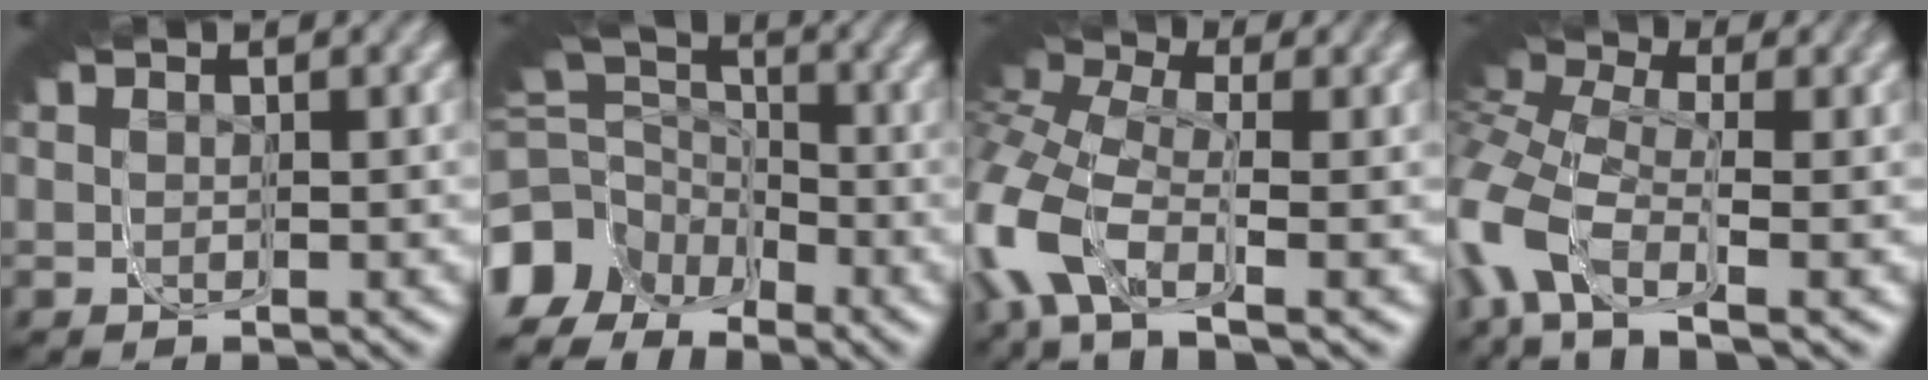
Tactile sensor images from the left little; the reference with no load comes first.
{"total": 8.9, "force": [-4.0, 6.1, 5.1], "torque": [-0.045, 0.000, -0.081]}
{"total": 6.1, "force": [-0.8, 4.1, 4.4], "torque": [-0.036, 0.025, -0.041]}
{"total": 5.4, "force": [-0.9, 3.6, 4.0], "torque": [-0.029, 0.025, -0.041]}